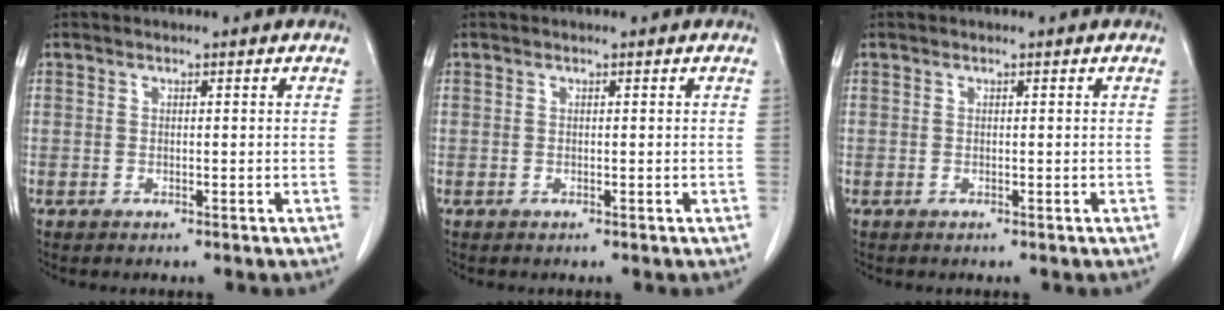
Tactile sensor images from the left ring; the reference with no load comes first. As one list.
[{"total": 0.0}, {"total": 0.0}]